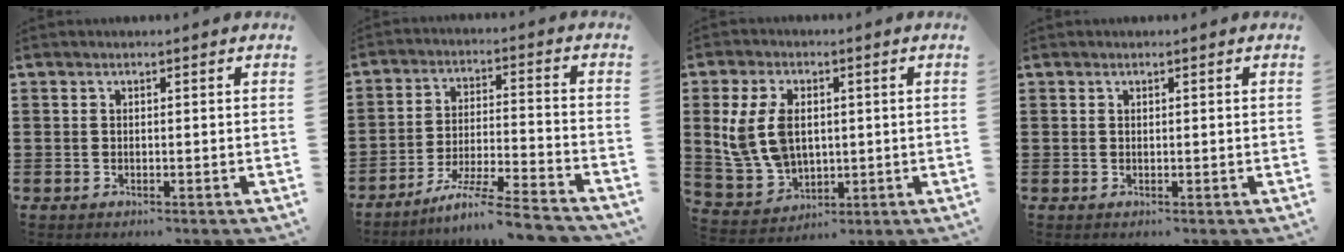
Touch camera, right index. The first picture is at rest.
{"total": 8.1, "force": [-6.9, -0.2, 4.2], "torque": [-0.084, -0.006, -0.136]}
{"total": 10.1, "force": [1.7, 6.8, 7.2], "torque": [-0.182, 0.011, 0.028]}
{"total": 0.0}